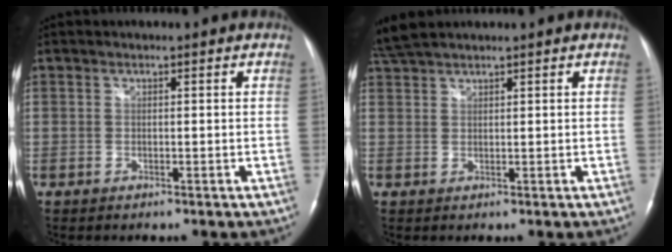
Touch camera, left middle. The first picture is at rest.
{"total": 3.8, "force": [3.4, 0.6, 1.4], "torque": [-0.036, 0.022, 0.072]}